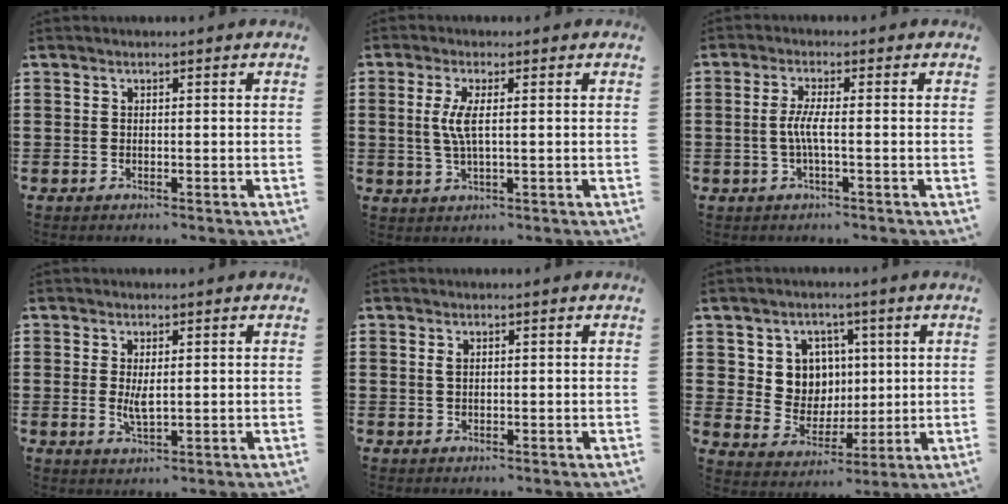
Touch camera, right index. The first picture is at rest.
{"total": 4.0, "force": [0.4, 0.7, 3.9], "torque": [-0.089, -0.007, 0.001]}
{"total": 3.4, "force": [-0.6, 0.1, 3.3], "torque": [-0.077, -0.008, -0.018]}
{"total": 3.2, "force": [0.2, 1.1, 2.9], "torque": [-0.057, 0.001, 0.004]}
{"total": 1.0, "force": [0.3, 0.5, 0.9], "torque": [-0.020, 0.003, 0.005]}
{"total": 7.1, "force": [2.4, 6.4, 1.7], "torque": [-0.062, 0.002, 0.046]}